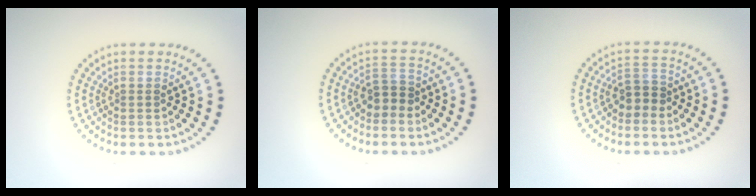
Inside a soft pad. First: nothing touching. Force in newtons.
{"total": 1.9, "press": 1.8, "slide": 0.7}
{"total": 1.9, "press": 1.8, "slide": 0.7}